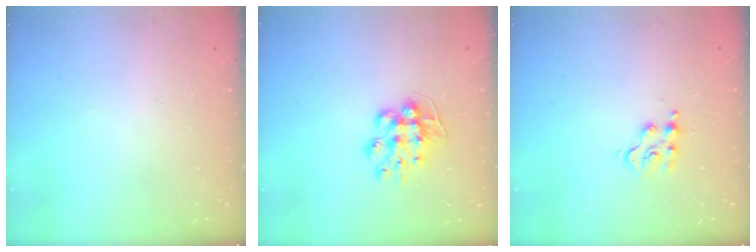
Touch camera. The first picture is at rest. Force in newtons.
{"total": 9.4, "press": 9.4, "slide": 0.7}
{"total": 4.3, "press": 4.3, "slide": 0.4}